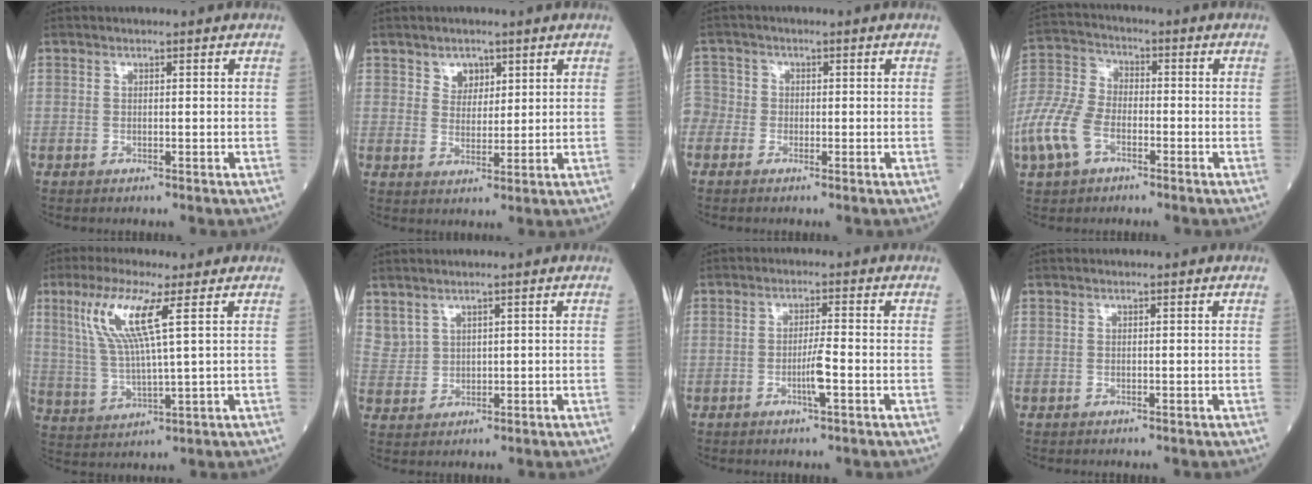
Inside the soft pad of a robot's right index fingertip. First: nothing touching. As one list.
[{"total": 3.2, "force": [1.9, 2.3, 1.2], "torque": [-0.016, 0.001, 0.033]}, {"total": 3.8, "force": [-1.4, 3.4, 0.7], "torque": [-0.019, 0.010, -0.037]}, {"total": 10.2, "force": [-4.4, 5.9, 7.1], "torque": [-0.190, 0.005, -0.092]}, {"total": 9.9, "force": [4.1, 0.3, 9.0], "torque": [-0.199, 0.003, 0.081]}, {"total": 3.3, "force": [2.7, 1.9, 0.7], "torque": [-0.015, 0.002, 0.065]}, {"total": 3.4, "force": [-1.3, -0.4, 3.2], "torque": [-0.060, -0.004, -0.024]}, {"total": 0.0}]